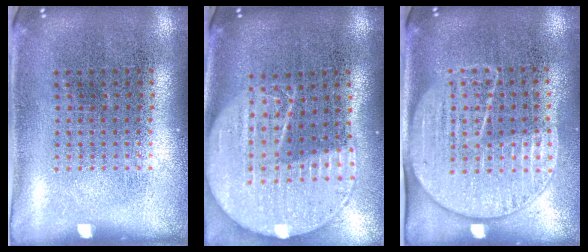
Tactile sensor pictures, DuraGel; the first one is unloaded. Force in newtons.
{"total": 2.1, "press": 1.8, "slide": 1.0}
{"total": 1.8, "press": 1.5, "slide": 0.9}